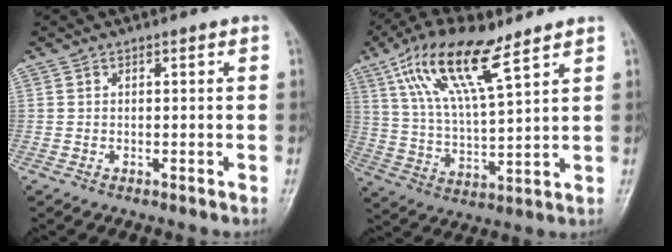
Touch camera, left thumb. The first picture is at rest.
{"total": 15.0, "force": [8.6, 4.3, 11.5], "torque": [-0.215, -0.022, 0.167]}